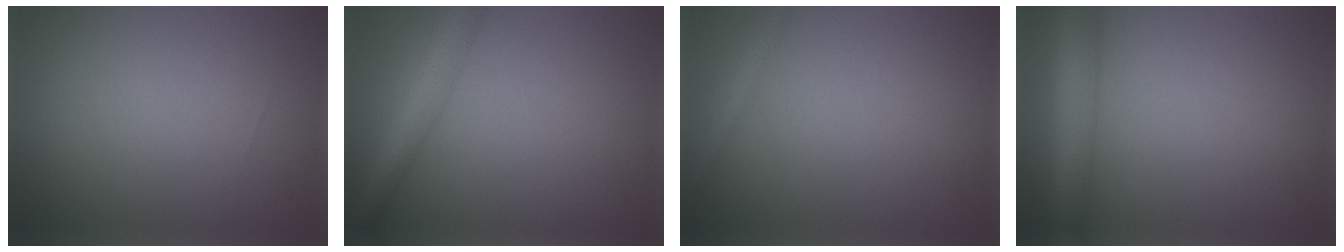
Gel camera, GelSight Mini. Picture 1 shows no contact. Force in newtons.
{"total": 4.6, "press": 4.6, "slide": 0.1}
{"total": 1.4, "press": 1.4, "slide": 0.1}
{"total": 5.3, "press": 5.3, "slide": 0.3}